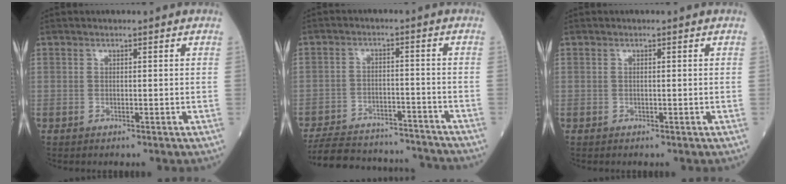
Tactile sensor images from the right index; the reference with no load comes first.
{"total": 17.2, "force": [-16.2, 3.9, 4.3], "torque": [-0.092, 0.008, -0.226]}
{"total": 0.0}